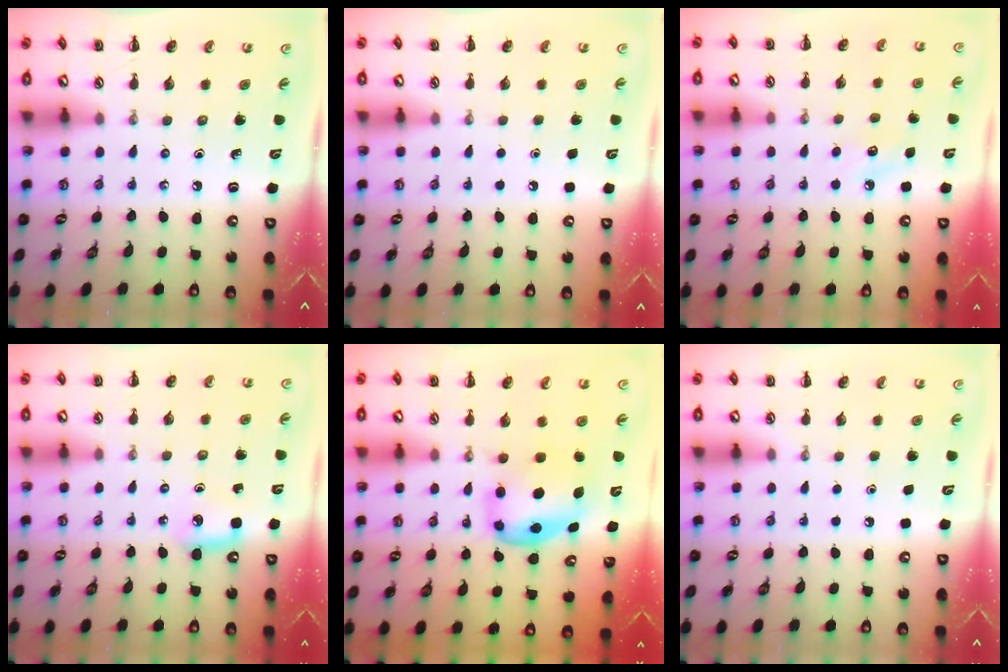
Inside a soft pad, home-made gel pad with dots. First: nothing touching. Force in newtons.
{"total": 1.6, "press": 1.6, "slide": 0.1}
{"total": 7.1, "press": 6.9, "slide": 1.9}
{"total": 4.9, "press": 4.6, "slide": 1.7}
{"total": 6.1, "press": 6.0, "slide": 1.0}
{"total": 1.6, "press": 1.6, "slide": 0.1}